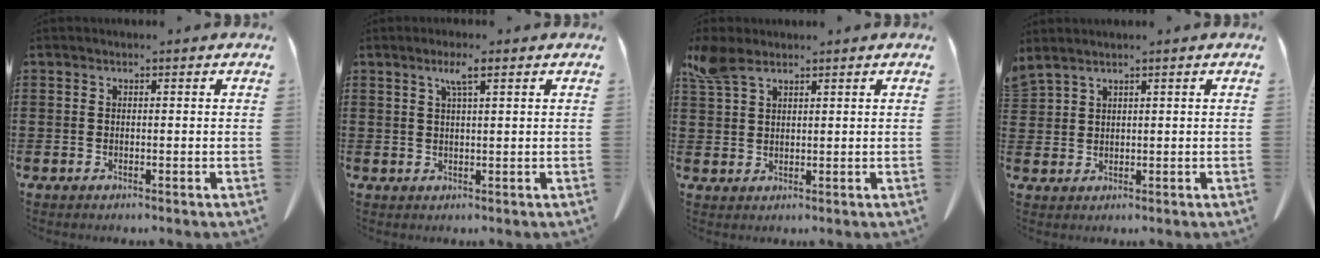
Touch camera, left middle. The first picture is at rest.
{"total": 3.3, "force": [2.0, 0.2, 2.6], "torque": [-0.055, 0.004, 0.032]}
{"total": 4.2, "force": [2.9, 2.1, 2.2], "torque": [-0.053, 0.006, 0.056]}
{"total": 1.5, "force": [1.4, 0.0, 0.4], "torque": [-0.010, -0.002, 0.028]}